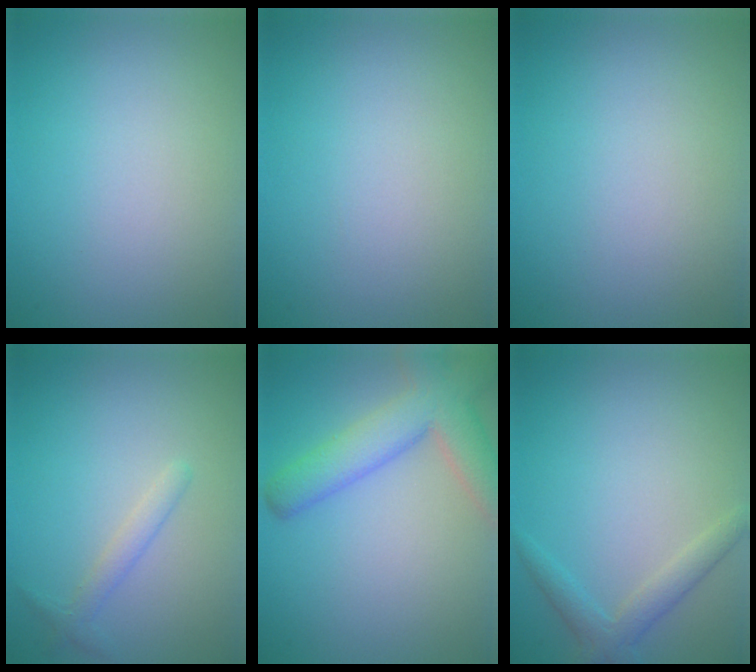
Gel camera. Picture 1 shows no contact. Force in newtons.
{"total": 0.0}
{"total": 0.0}
{"total": 1.4, "press": 1.4, "slide": 0.0}
{"total": 6.1, "press": 6.1, "slide": 0.4}
{"total": 2.2, "press": 2.2, "slide": 0.1}